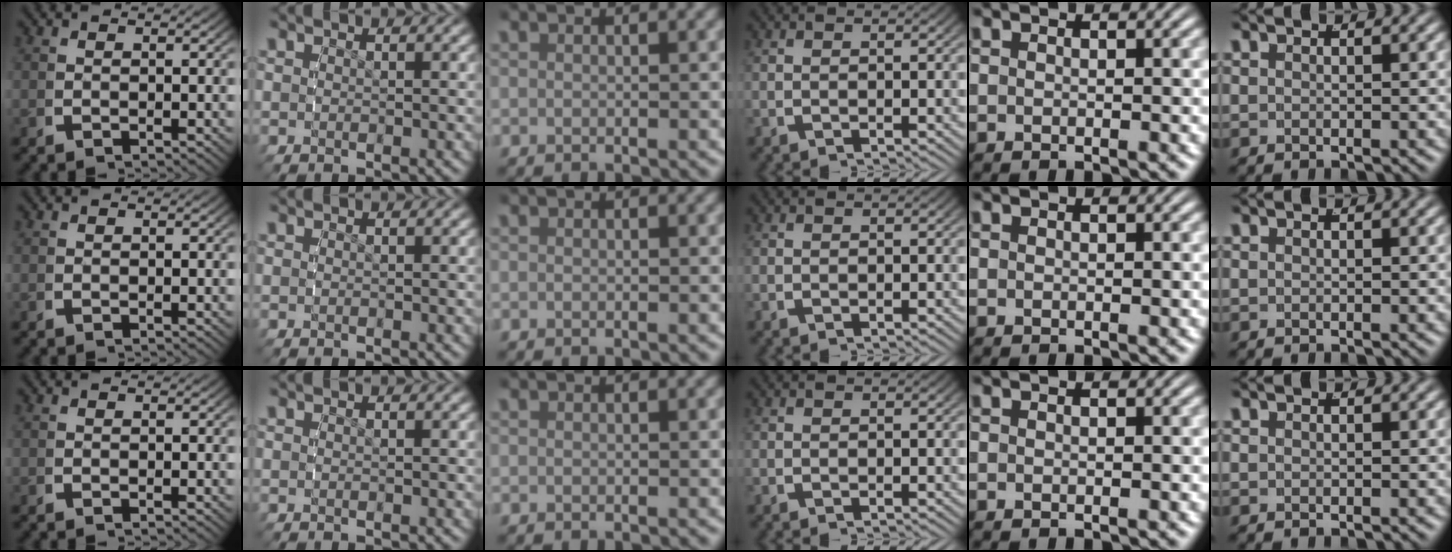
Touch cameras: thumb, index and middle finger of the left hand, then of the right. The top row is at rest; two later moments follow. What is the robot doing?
{"motion": "reach", "object": "glasses case"}